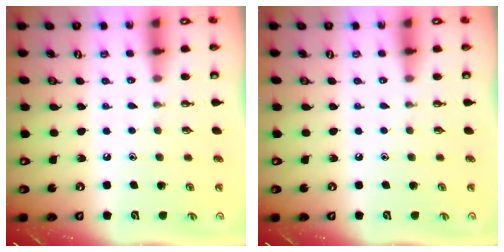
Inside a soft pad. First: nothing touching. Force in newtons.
{"total": 0.0}